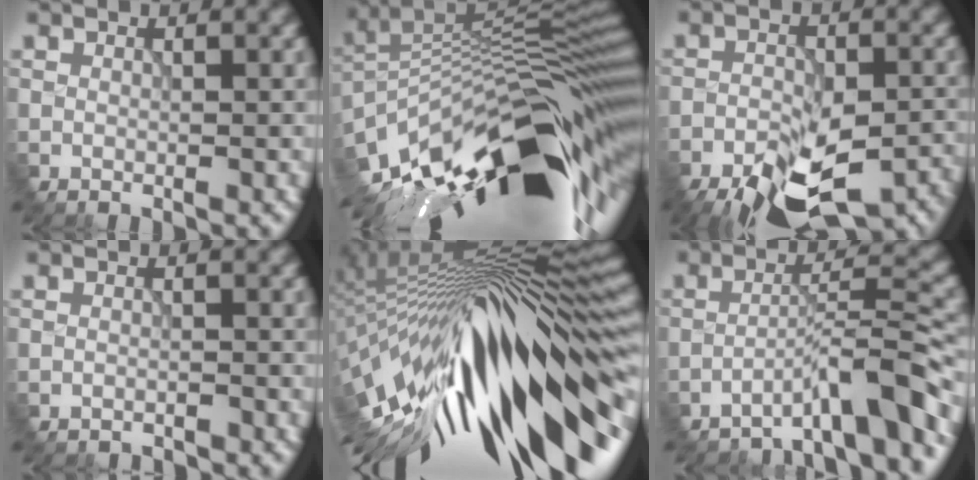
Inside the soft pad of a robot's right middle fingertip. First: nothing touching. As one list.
[{"total": 15.7, "force": [-7.6, 5.4, 12.6], "torque": [-0.231, 0.016, -0.133]}, {"total": 11.5, "force": [-8.6, 4.3, 6.3], "torque": [-0.115, -0.021, -0.123]}, {"total": 1.6, "force": [-1.4, -0.1, -0.7], "torque": [0.015, 0.003, -0.026]}, {"total": 17.0, "force": [-4.3, 6.1, 15.3], "torque": [-0.253, -0.016, -0.075]}, {"total": 6.1, "force": [-5.0, 0.2, 3.5], "torque": [-0.049, 0.029, -0.089]}]